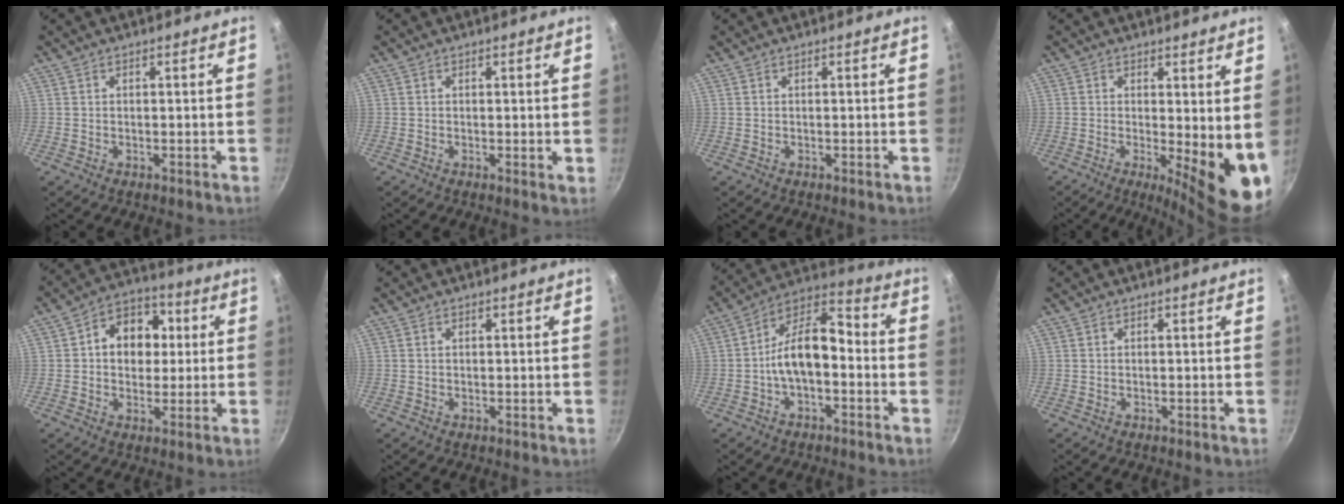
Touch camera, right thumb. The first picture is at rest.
{"total": 0.9, "force": [0.2, 0.3, 0.8], "torque": [-0.011, -0.005, 0.001]}
{"total": 0.0}
{"total": 10.8, "force": [-0.2, 3.4, 10.3], "torque": [-0.115, -0.020, 0.003]}
{"total": 12.1, "force": [2.0, 9.4, 7.4], "torque": [-0.064, 0.014, 0.017]}
{"total": 0.6, "force": [0.2, 0.5, 0.3], "torque": [-0.005, 0.003, 0.003]}
{"total": 12.4, "force": [-2.3, 6.8, 10.1], "torque": [-0.152, 0.057, -0.052]}
{"total": 0.0}